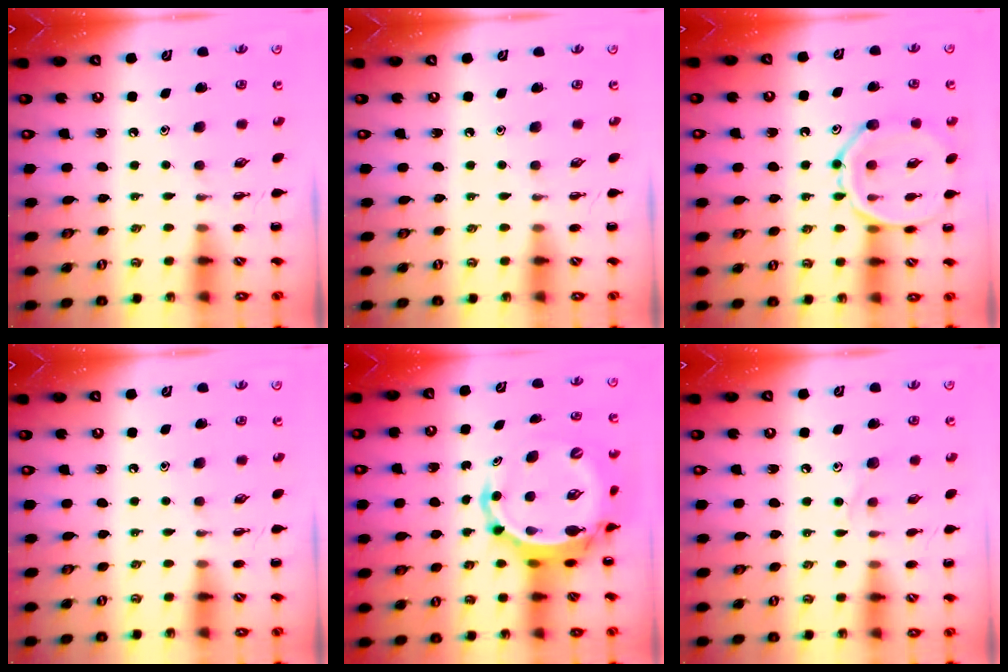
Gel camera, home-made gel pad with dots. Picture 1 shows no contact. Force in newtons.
{"total": 0.0}
{"total": 13.8, "press": 13.8, "slide": 0.6}
{"total": 0.0}
{"total": 7.1, "press": 6.9, "slide": 1.9}
{"total": 6.3, "press": 6.1, "slide": 1.6}